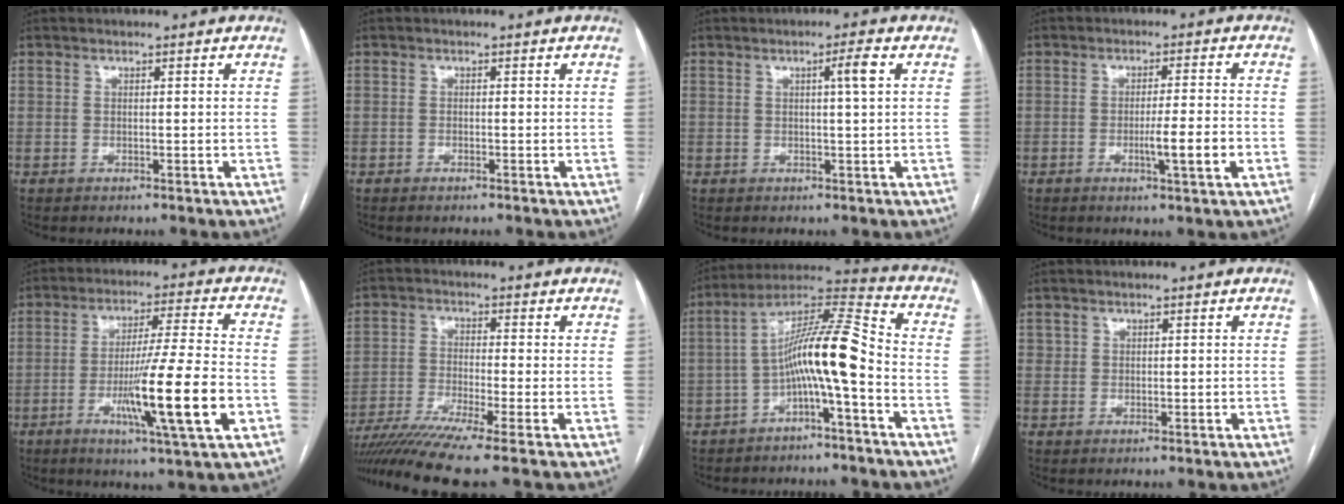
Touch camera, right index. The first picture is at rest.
{"total": 0.6, "force": [-0.5, 0.0, 0.3], "torque": [-0.009, -0.001, -0.007]}
{"total": 2.9, "force": [0.7, -0.4, 2.7], "torque": [-0.045, 0.001, 0.013]}
{"total": 5.7, "force": [-1.8, -0.2, 5.4], "torque": [-0.086, -0.008, -0.027]}
{"total": 15.1, "force": [-4.6, -0.5, 14.4], "torque": [-0.250, -0.020, -0.078]}
{"total": 10.4, "force": [-8.1, -1.8, 6.2], "torque": [-0.101, -0.029, -0.135]}
{"total": 11.7, "force": [-3.0, 0.5, 11.3], "torque": [-0.198, 0.033, -0.057]}
{"total": 0.9, "force": [0.5, 0.7, 0.1], "torque": [0.007, -0.001, 0.006]}